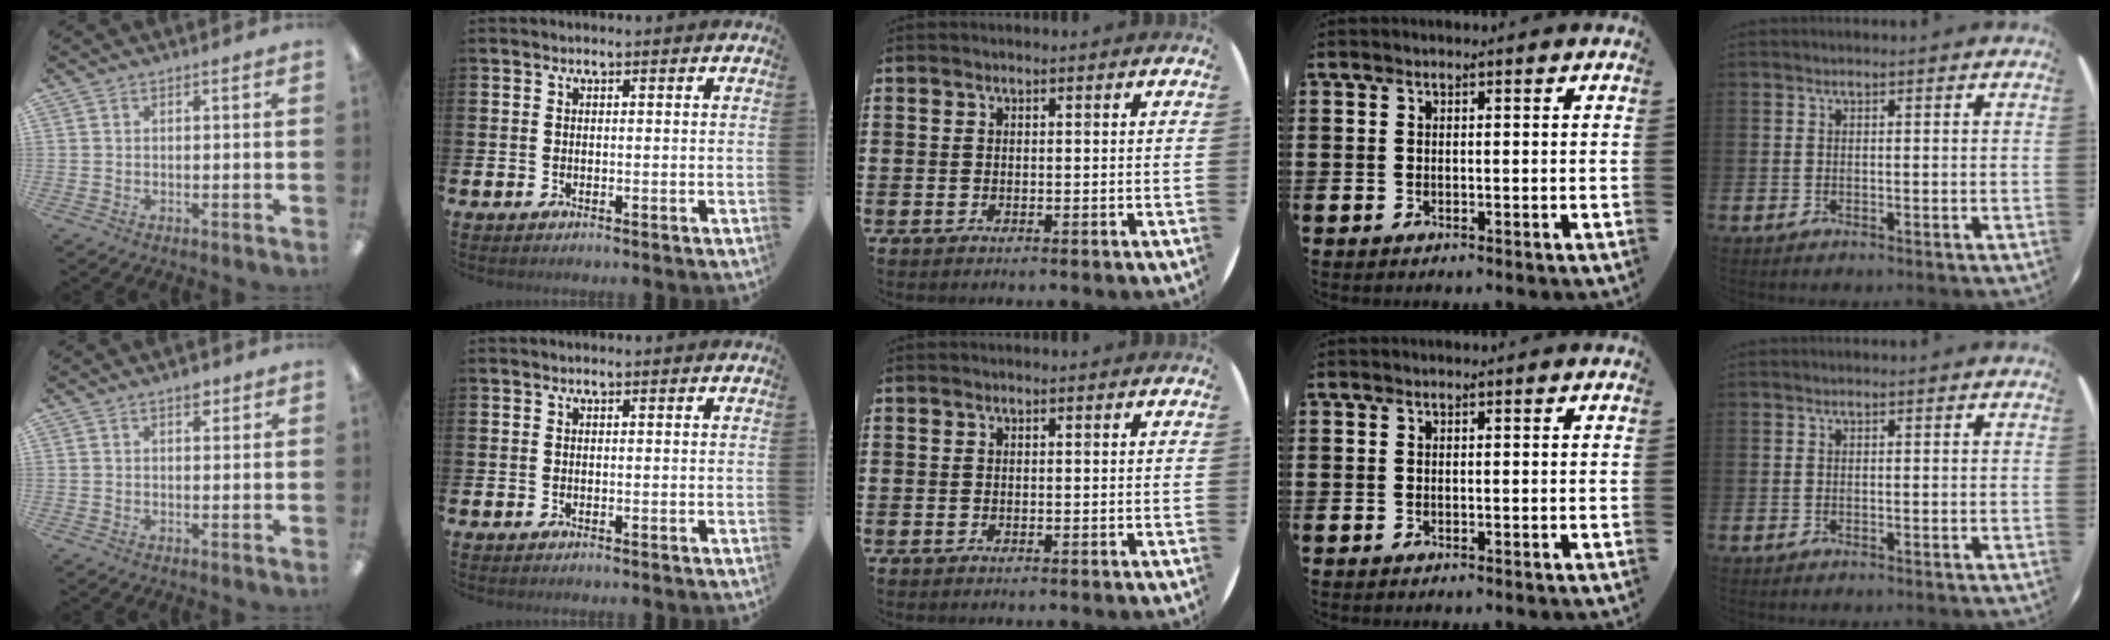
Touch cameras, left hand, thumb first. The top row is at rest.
{"thumb": {"total": 2.7, "force": [1.7, 1.5, 1.4], "torque": [-0.005, -0.006, 0.025]}}